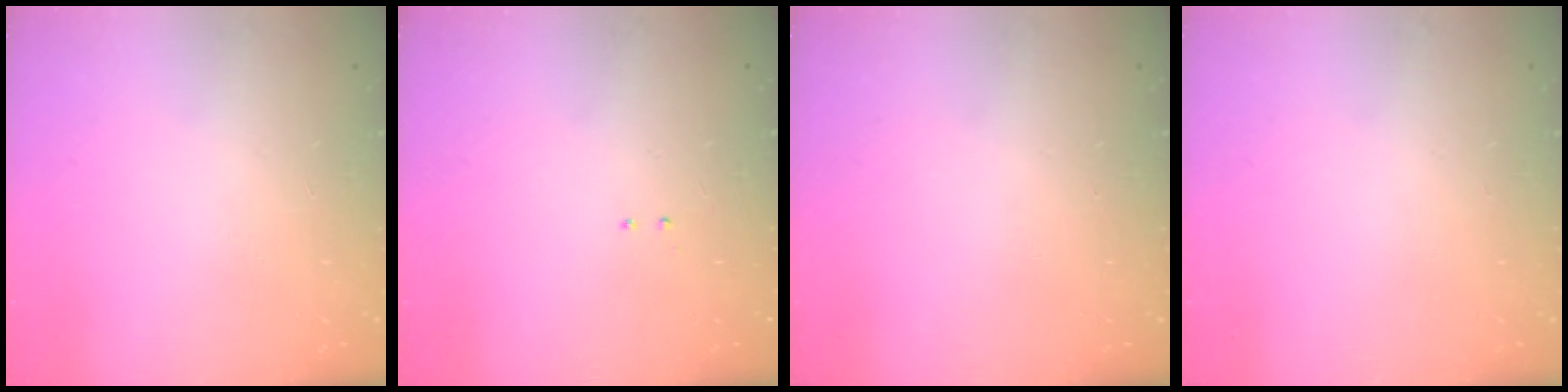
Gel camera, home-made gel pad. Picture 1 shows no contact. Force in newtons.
{"total": 2.0, "press": 2.0, "slide": 0.4}
{"total": 0.0}
{"total": 0.0}